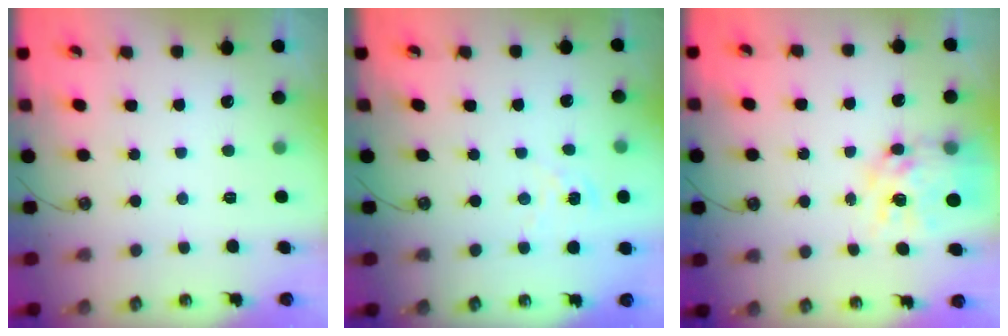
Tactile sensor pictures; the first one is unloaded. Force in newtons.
{"total": 1.9, "press": 1.9, "slide": 0.2}
{"total": 15.1, "press": 15.0, "slide": 1.4}